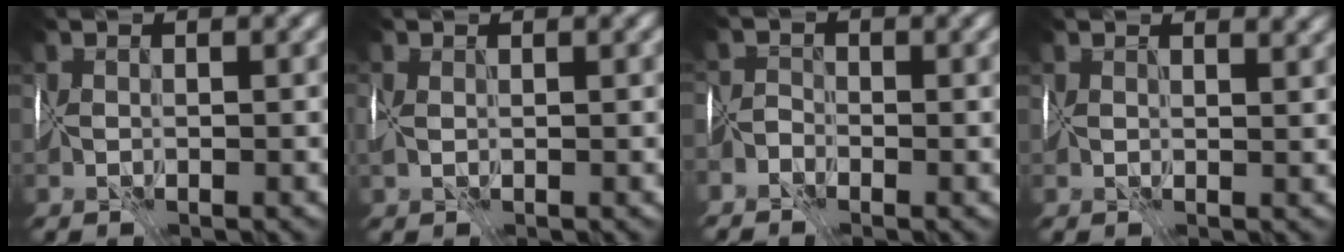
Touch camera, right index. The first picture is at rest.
{"total": 1.6, "force": [0.5, 0.9, 1.2], "torque": [-0.033, 0.003, 0.009]}
{"total": 1.3, "force": [-1.3, 0.0, 0.2], "torque": [-0.002, 0.002, -0.029]}
{"total": 3.9, "force": [2.5, 1.9, 2.2], "torque": [-0.027, 0.009, 0.041]}